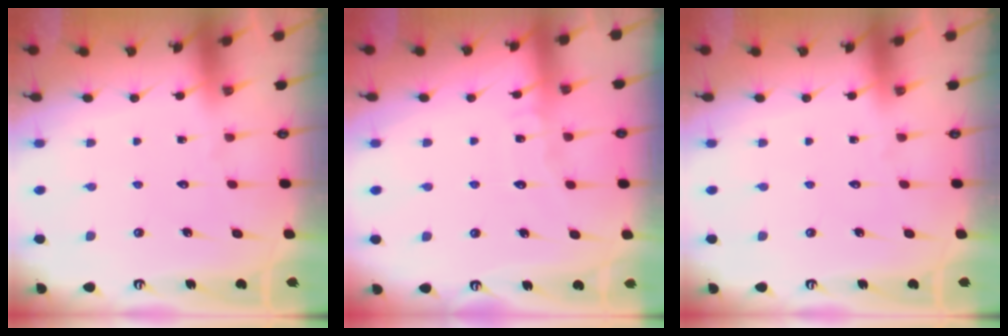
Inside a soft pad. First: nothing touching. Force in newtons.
{"total": 5.0, "press": 5.0, "slide": 0.6}
{"total": 0.0}